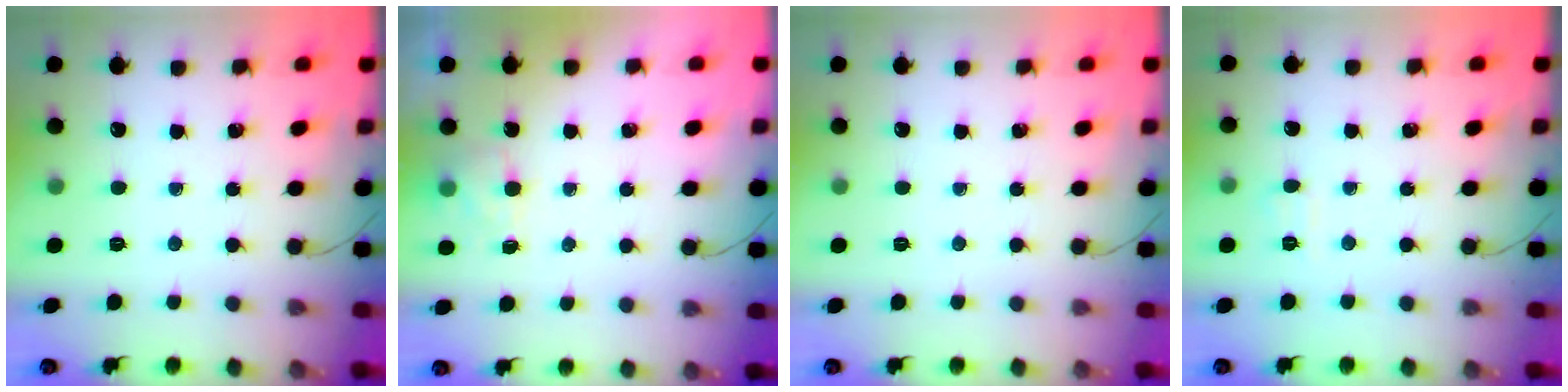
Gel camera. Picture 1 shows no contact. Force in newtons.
{"total": 5.1, "press": 4.9, "slide": 1.4}
{"total": 0.0}
{"total": 4.7, "press": 4.3, "slide": 1.7}